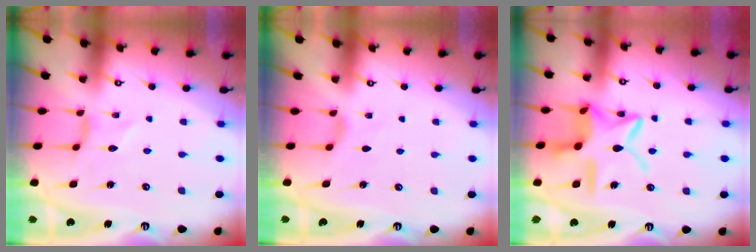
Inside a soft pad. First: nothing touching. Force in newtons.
{"total": 2.1, "press": 2.0, "slide": 0.5}
{"total": 14.4, "press": 14.4, "slide": 1.1}